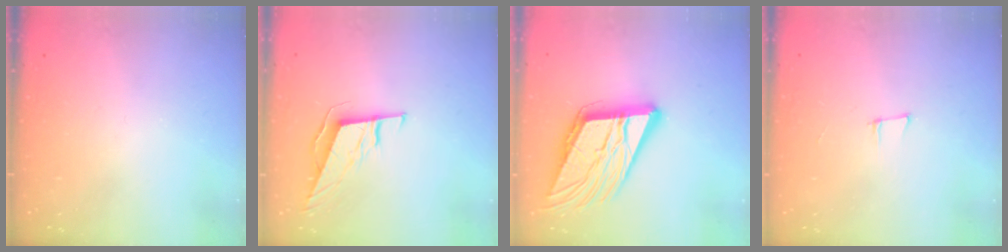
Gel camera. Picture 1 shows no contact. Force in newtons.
{"total": 6.9, "press": 6.3, "slide": 2.8}
{"total": 18.7, "press": 18.4, "slide": 3.2}
{"total": 5.8, "press": 5.1, "slide": 2.8}